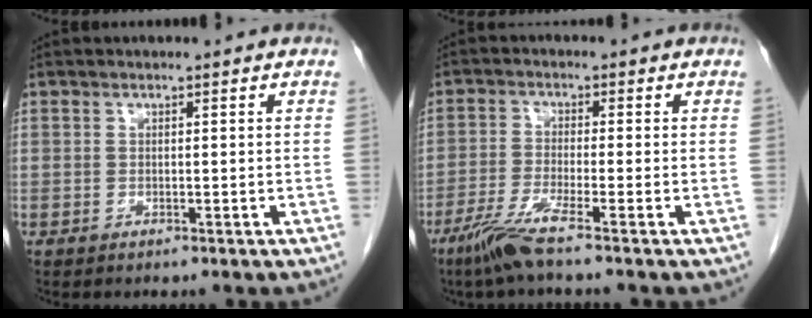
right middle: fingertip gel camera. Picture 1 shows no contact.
{"total": 5.4, "force": [-3.8, -0.7, 3.8], "torque": [-0.081, -0.019, -0.084]}